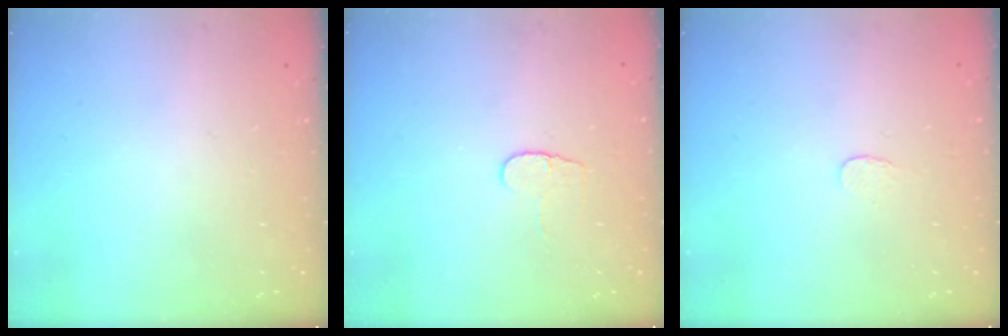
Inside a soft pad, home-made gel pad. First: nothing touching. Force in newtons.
{"total": 4.8, "press": 4.8, "slide": 0.4}
{"total": 3.0, "press": 3.0, "slide": 0.2}